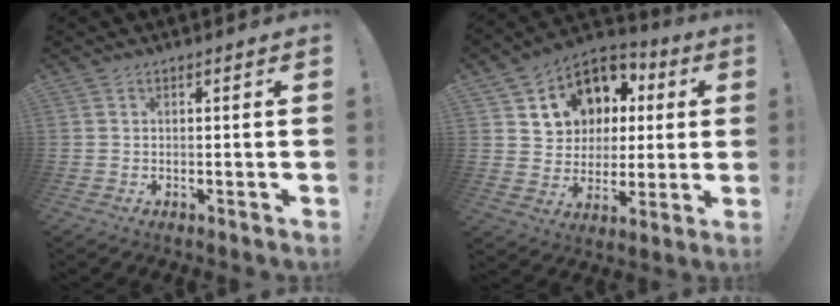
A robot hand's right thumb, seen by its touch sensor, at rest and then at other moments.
{"total": 13.6, "force": [5.2, 11.5, 5.0], "torque": [-0.074, -0.031, 0.117]}